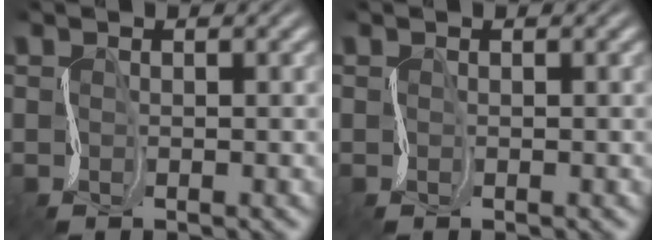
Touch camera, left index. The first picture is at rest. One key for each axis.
{"total": 0.0}